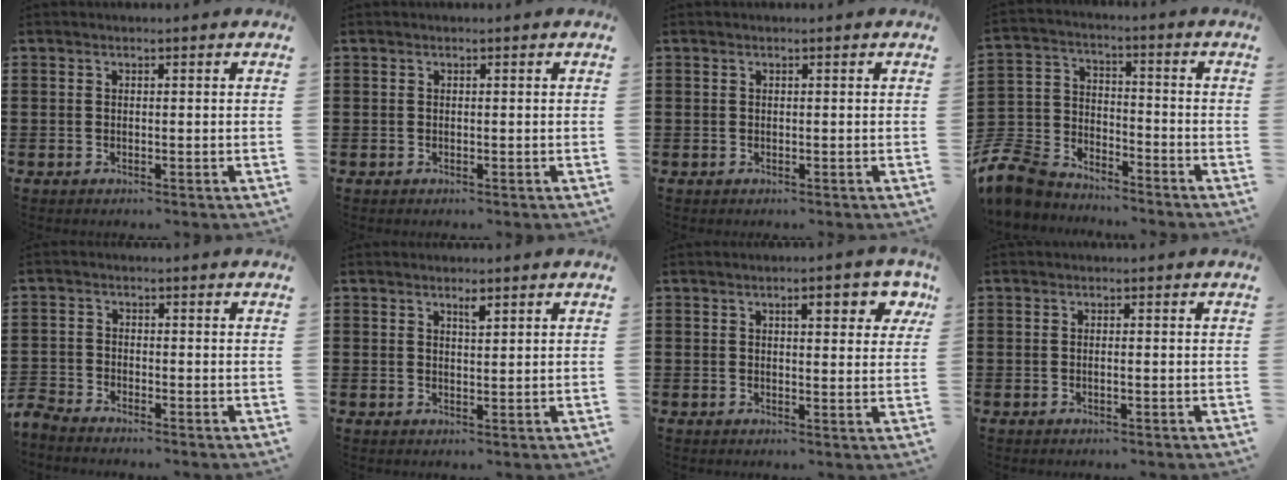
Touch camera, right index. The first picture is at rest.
{"total": 0.0}
{"total": 0.0}
{"total": 8.4, "force": [-7.7, 3.0, 1.6], "torque": [-0.063, 0.011, -0.160]}
{"total": 2.5, "force": [-2.5, 0.3, -0.1], "torque": [-0.019, -0.005, -0.059]}
{"total": 1.7, "force": [1.2, 0.4, 1.2], "torque": [-0.017, -0.001, 0.018]}
{"total": 4.6, "force": [2.0, 1.4, 3.9], "torque": [-0.057, -0.001, 0.026]}
{"total": 0.5, "force": [-0.2, 0.0, 0.5], "torque": [-0.008, -0.002, -0.004]}